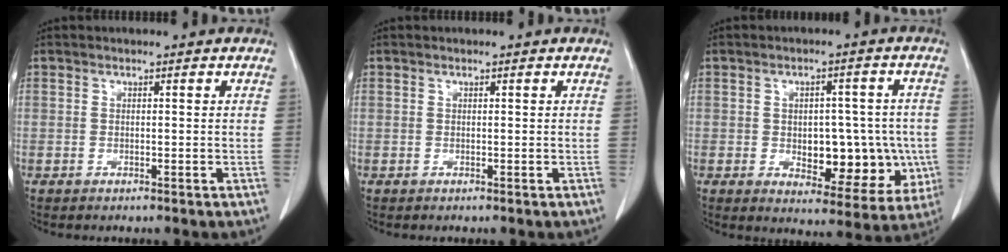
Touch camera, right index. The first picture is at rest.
{"total": 0.0}
{"total": 12.0, "force": [-2.1, 6.7, 9.8], "torque": [-0.109, 0.017, -0.009]}